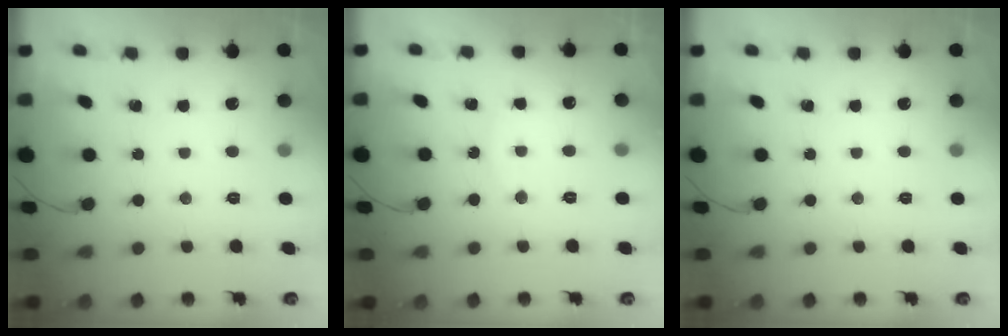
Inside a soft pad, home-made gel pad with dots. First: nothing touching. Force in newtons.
{"total": 5.3, "press": 5.3, "slide": 0.4}
{"total": 0.0}